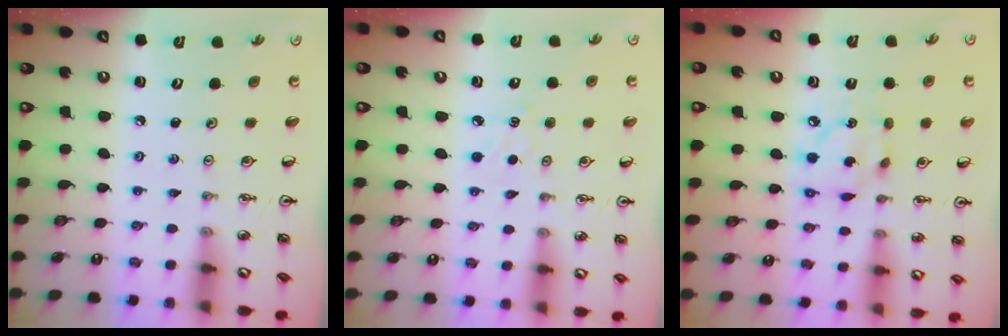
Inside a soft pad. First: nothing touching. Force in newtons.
{"total": 3.3, "press": 3.3, "slide": 0.5}
{"total": 9.4, "press": 9.4, "slide": 0.5}